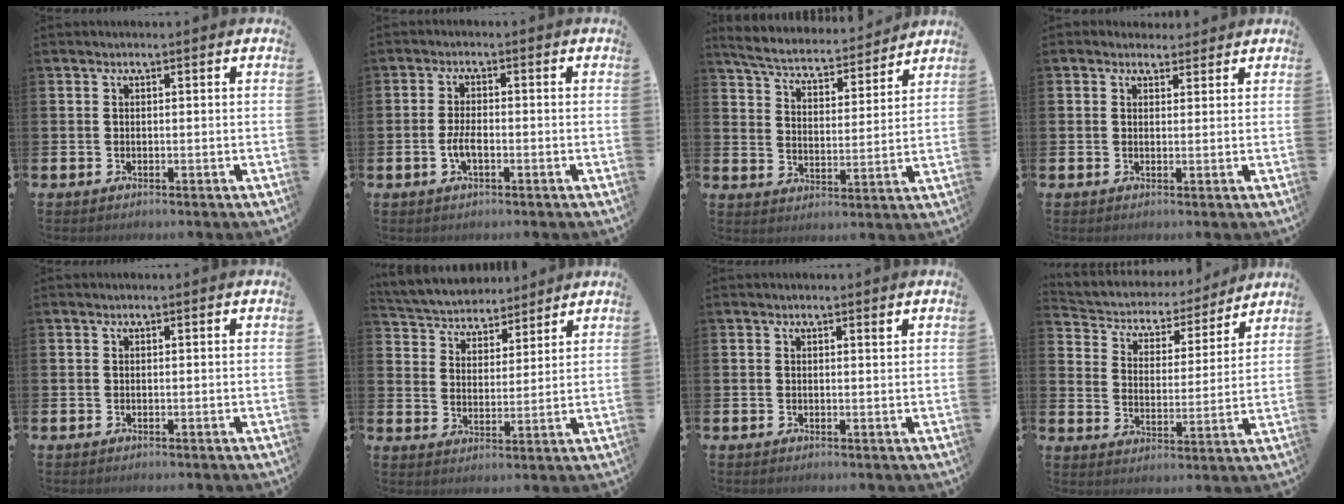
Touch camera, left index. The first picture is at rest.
{"total": 2.9, "force": [-0.9, 1.2, 2.5], "torque": [-0.053, 0.000, -0.020]}
{"total": 5.5, "force": [5.3, 1.0, 1.1], "torque": [-0.051, -0.043, 0.087]}
{"total": 2.2, "force": [1.9, 1.1, 0.0], "torque": [0.003, -0.003, 0.034]}
{"total": 0.0}
{"total": 4.6, "force": [4.3, 1.6, -0.4], "torque": [-0.025, -0.031, 0.073]}
{"total": 0.7, "force": [0.7, -0.1, 0.2], "torque": [0.002, -0.004, 0.012]}
{"total": 4.7, "force": [4.2, 2.1, 0.3], "torque": [-0.030, -0.042, 0.064]}